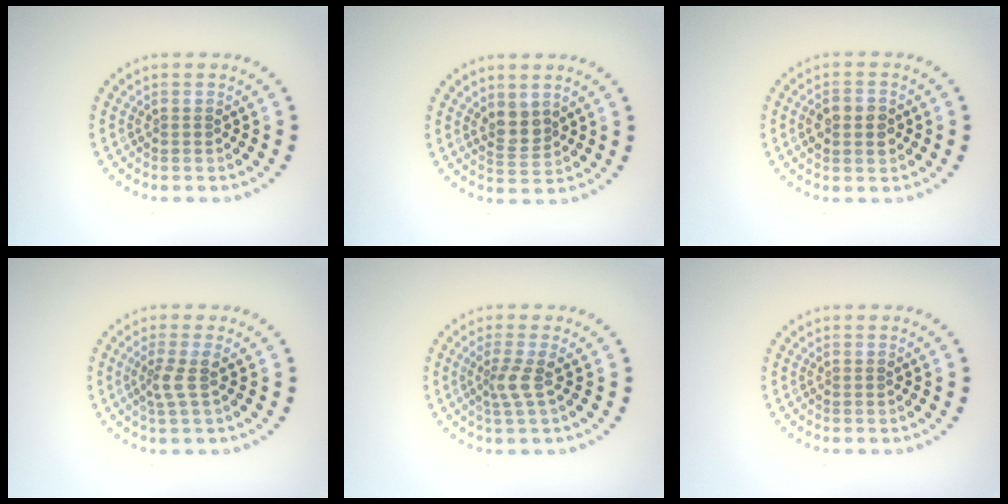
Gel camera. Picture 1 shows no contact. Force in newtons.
{"total": 2.0, "press": 1.8, "slide": 1.0}
{"total": 3.0, "press": 3.0, "slide": 0.1}
{"total": 1.9, "press": 1.5, "slide": 1.3}
{"total": 2.0, "press": 1.4, "slide": 1.4}
{"total": 0.0}